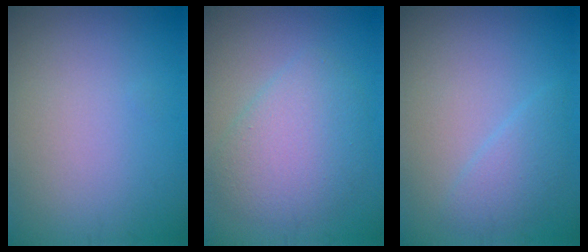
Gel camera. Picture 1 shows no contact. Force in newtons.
{"total": 4.6, "press": 4.6, "slide": 0.2}
{"total": 2.3, "press": 2.3, "slide": 0.3}